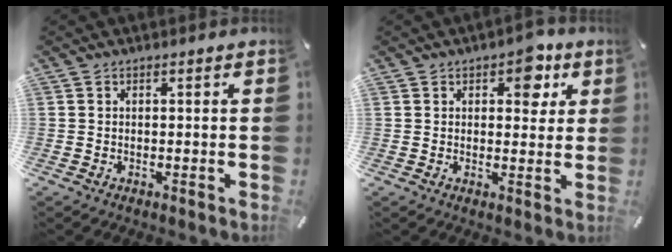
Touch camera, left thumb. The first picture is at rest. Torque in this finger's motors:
{"motor_torque": [1.35, 0.84, 0.88, -0.42, 0.23]}